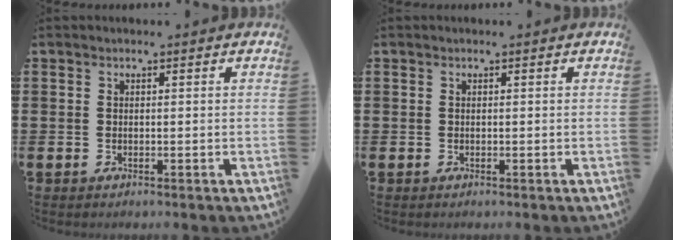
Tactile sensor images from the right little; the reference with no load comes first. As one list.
[{"total": 0.0}]